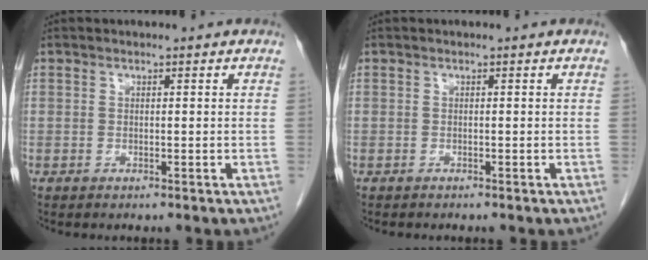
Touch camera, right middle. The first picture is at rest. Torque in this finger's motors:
{"motor_torque": [0.11, 0.00, -0.05, 0.00]}